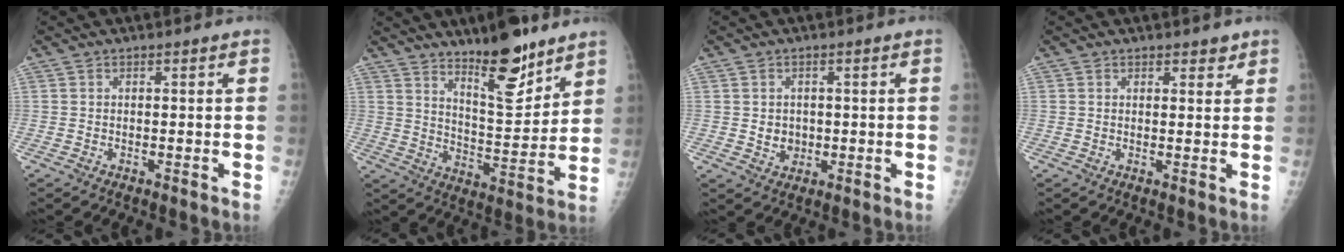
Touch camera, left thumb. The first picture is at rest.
{"total": 13.6, "force": [9.8, 3.9, 8.5], "torque": [-0.103, -0.083, 0.165]}
{"total": 3.2, "force": [0.1, 2.8, 1.5], "torque": [-0.009, 0.000, 0.009]}
{"total": 2.1, "force": [1.6, 1.2, 0.8], "torque": [0.010, -0.009, 0.018]}